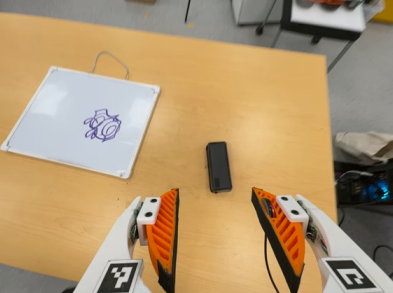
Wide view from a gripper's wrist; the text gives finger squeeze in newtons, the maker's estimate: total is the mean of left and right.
{"total": 0.0}